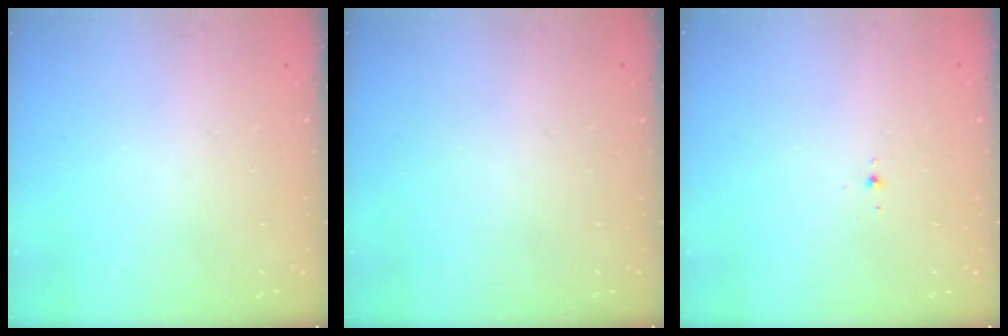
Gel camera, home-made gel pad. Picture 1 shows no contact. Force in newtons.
{"total": 0.0}
{"total": 2.6, "press": 2.5, "slide": 0.7}